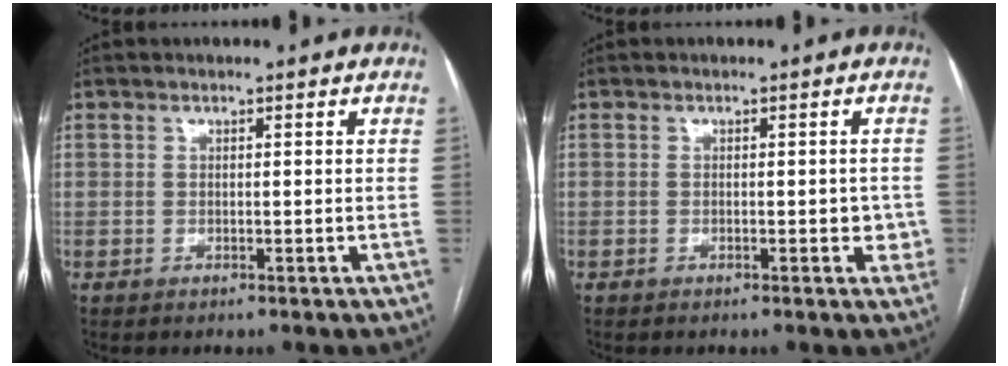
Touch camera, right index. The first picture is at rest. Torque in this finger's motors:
{"motor_torque": [0.45, -0.02, 0.20, 0.03]}